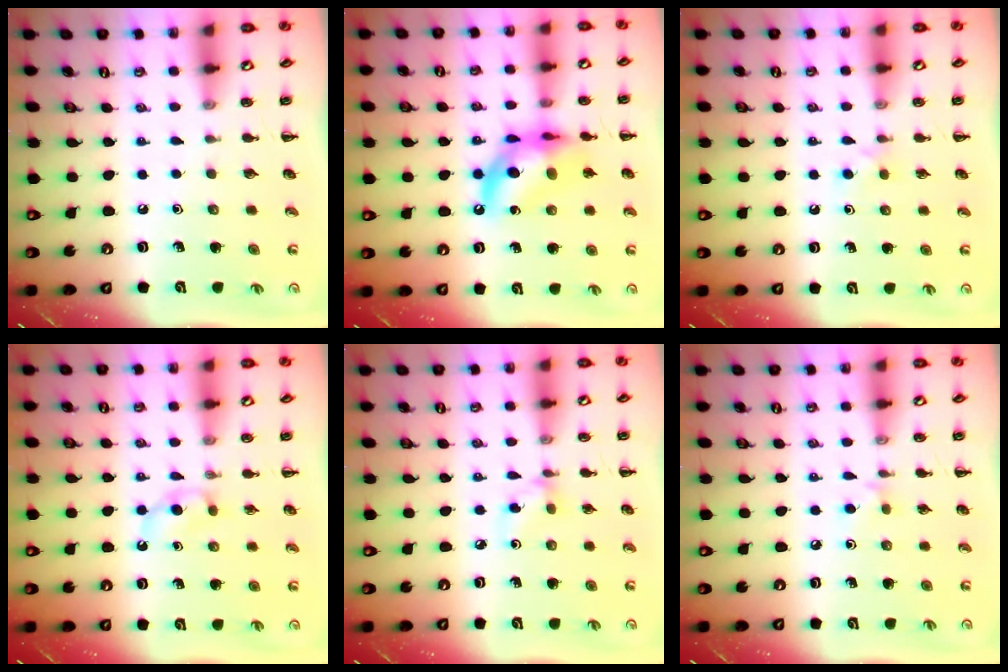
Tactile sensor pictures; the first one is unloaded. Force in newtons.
{"total": 13.4, "press": 13.0, "slide": 3.6}
{"total": 2.8, "press": 2.6, "slide": 1.2}
{"total": 3.7, "press": 3.4, "slide": 1.5}
{"total": 3.5, "press": 3.3, "slide": 1.2}
{"total": 4.0, "press": 3.6, "slide": 1.6}